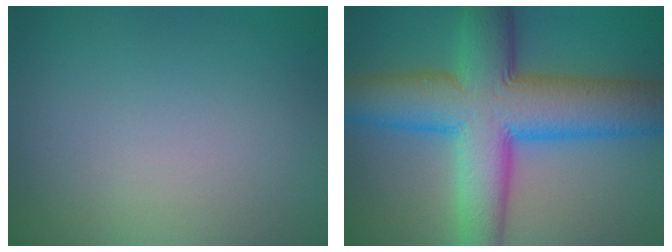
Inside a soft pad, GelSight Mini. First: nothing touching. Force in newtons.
{"total": 11.9, "press": 11.9, "slide": 0.4}